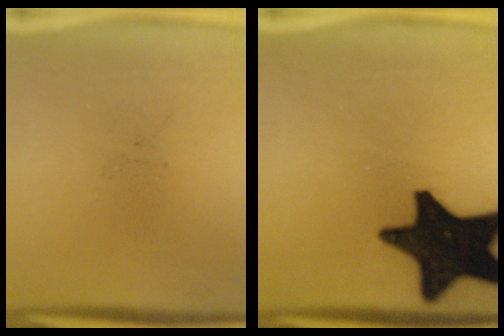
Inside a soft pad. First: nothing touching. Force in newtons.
{"total": 20.1}